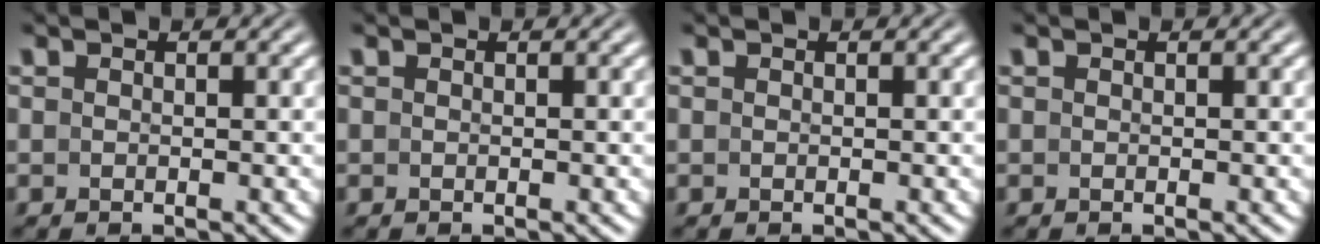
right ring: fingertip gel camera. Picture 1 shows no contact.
{"total": 0.0}
{"total": 0.0}
{"total": 0.0}